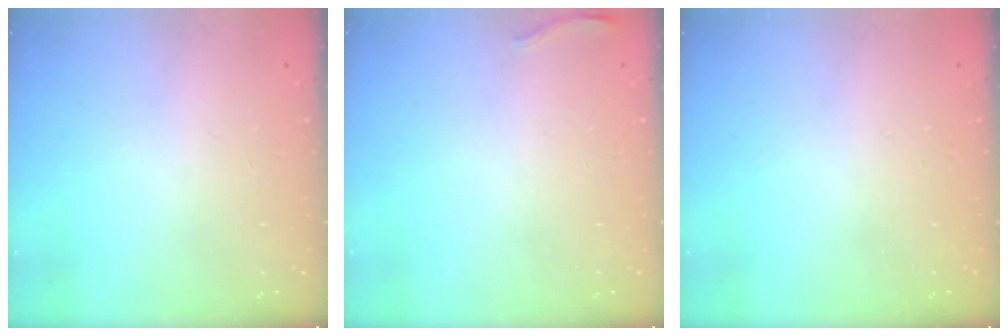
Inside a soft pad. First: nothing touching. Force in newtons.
{"total": 7.3, "press": 5.5, "slide": 4.8}
{"total": 0.9, "press": 0.0, "slide": 0.9}